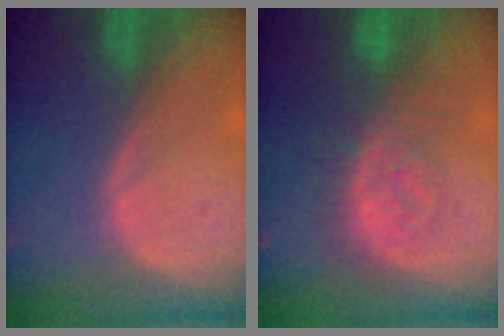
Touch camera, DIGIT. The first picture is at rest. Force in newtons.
{"total": 8.2, "press": 7.6, "slide": 2.9}